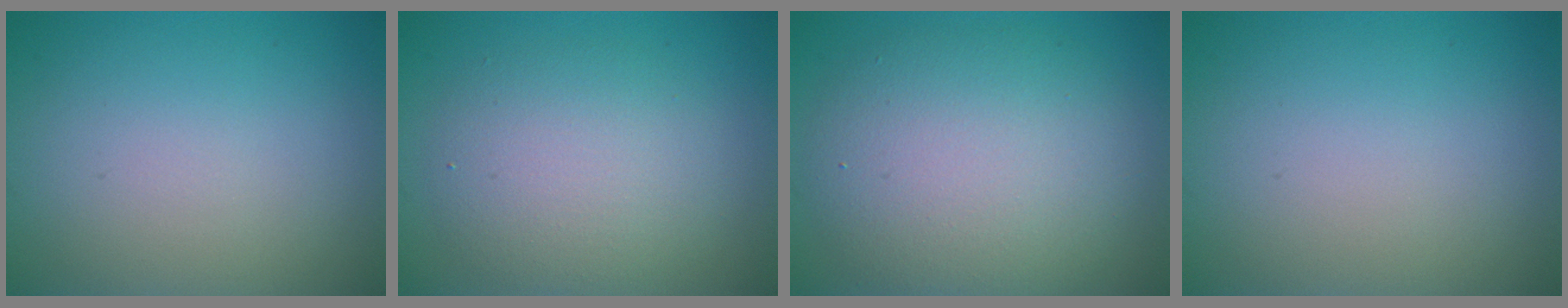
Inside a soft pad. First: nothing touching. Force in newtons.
{"total": 4.8, "press": 4.8, "slide": 0.3}
{"total": 8.0, "press": 8.0, "slide": 0.5}
{"total": 0.0}